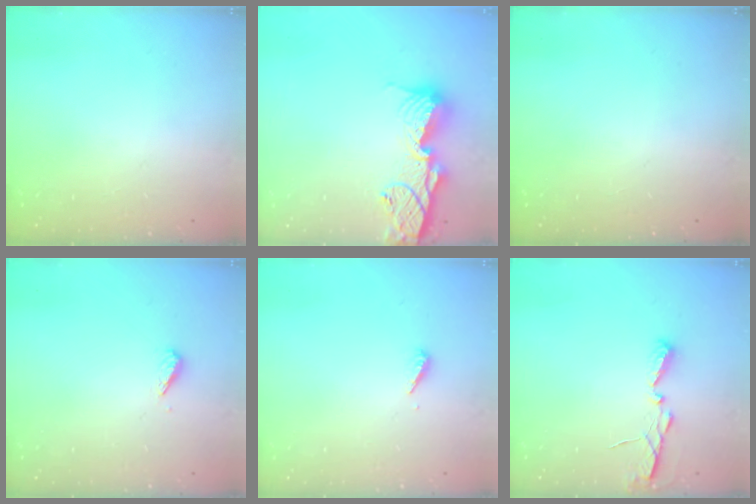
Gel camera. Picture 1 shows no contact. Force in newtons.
{"total": 12.9, "press": 12.9, "slide": 1.2}
{"total": 0.0}
{"total": 3.0, "press": 2.9, "slide": 0.6}
{"total": 2.8, "press": 2.8, "slide": 0.2}
{"total": 4.9, "press": 4.9, "slide": 0.3}